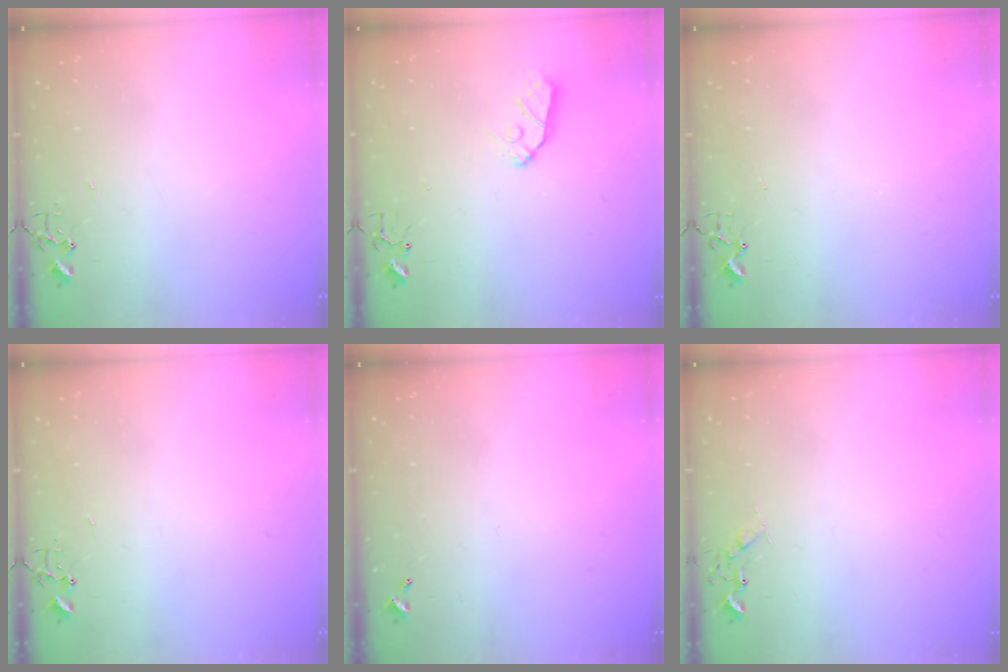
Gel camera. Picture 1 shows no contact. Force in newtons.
{"total": 8.2, "press": 8.1, "slide": 0.6}
{"total": 2.4, "press": 2.4, "slide": 0.3}
{"total": 0.0}
{"total": 0.0}
{"total": 6.9, "press": 6.9, "slide": 0.5}